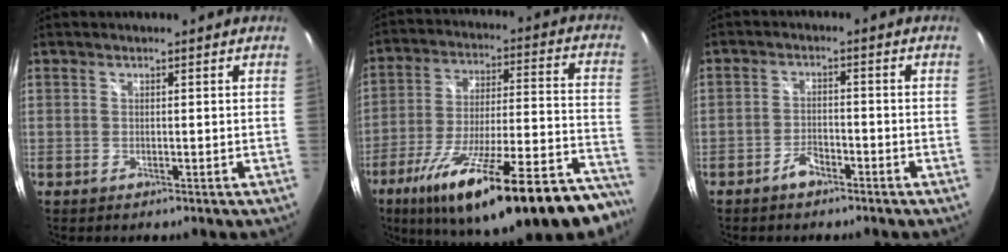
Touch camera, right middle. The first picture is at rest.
{"total": 32.7, "force": [-24.6, 6.5, 20.5], "torque": [-0.301, -0.056, -0.353]}
{"total": 3.3, "force": [-2.6, 1.5, 1.5], "torque": [-0.038, 0.005, -0.043]}